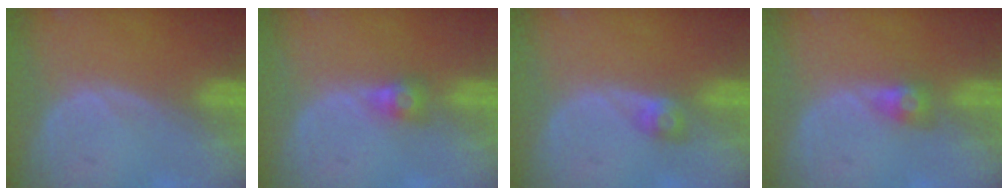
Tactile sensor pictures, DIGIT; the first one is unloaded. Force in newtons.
{"total": 2.7, "press": 2.5, "slide": 1.0}
{"total": 2.5, "press": 2.3, "slide": 1.0}
{"total": 2.8, "press": 2.4, "slide": 1.5}